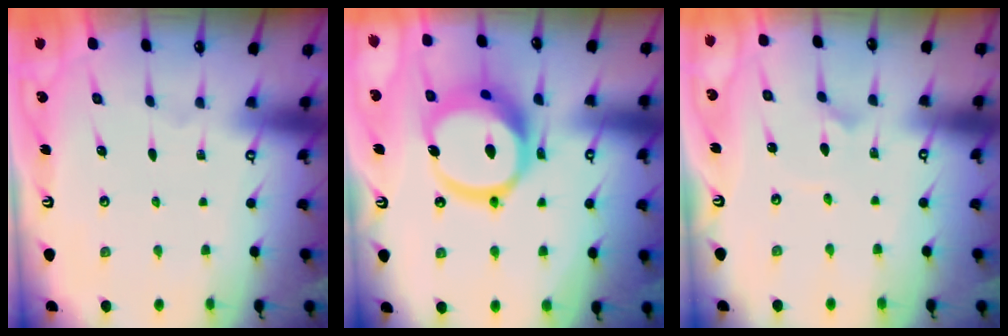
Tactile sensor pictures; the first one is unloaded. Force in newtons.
{"total": 18.7, "press": 18.5, "slide": 2.1}
{"total": 1.6, "press": 1.6, "slide": 0.2}